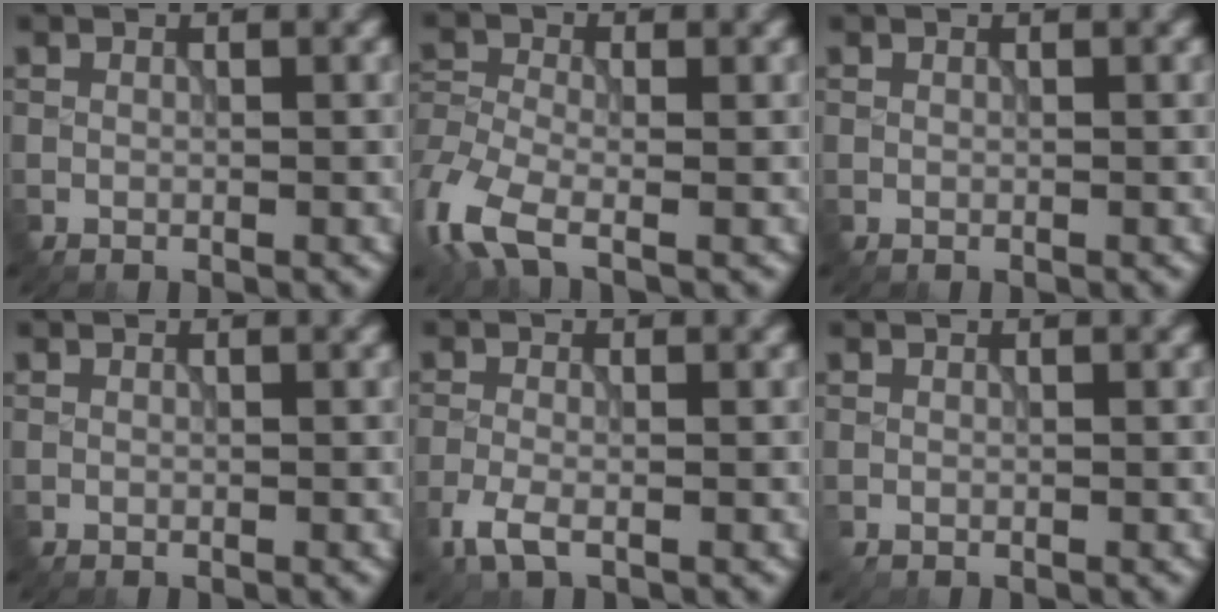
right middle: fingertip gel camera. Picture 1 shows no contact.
{"total": 6.3, "force": [-3.7, 2.8, 4.4], "torque": [-0.106, -0.012, -0.088]}
{"total": 0.0}
{"total": 0.0}
{"total": 2.7, "force": [-1.6, 1.0, 1.9], "torque": [-0.046, -0.005, -0.037]}
{"total": 0.5, "force": [-0.2, 0.3, 0.4], "torque": [-0.011, -0.003, -0.002]}